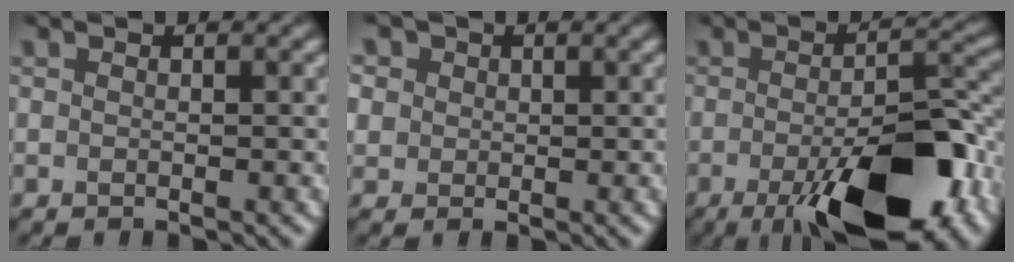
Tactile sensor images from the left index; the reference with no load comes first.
{"total": 5.3, "force": [2.5, 4.2, 2.1], "torque": [-0.055, 0.019, 0.027]}
{"total": 13.1, "force": [-5.8, 4.3, 11.0], "torque": [-0.170, -0.013, -0.093]}